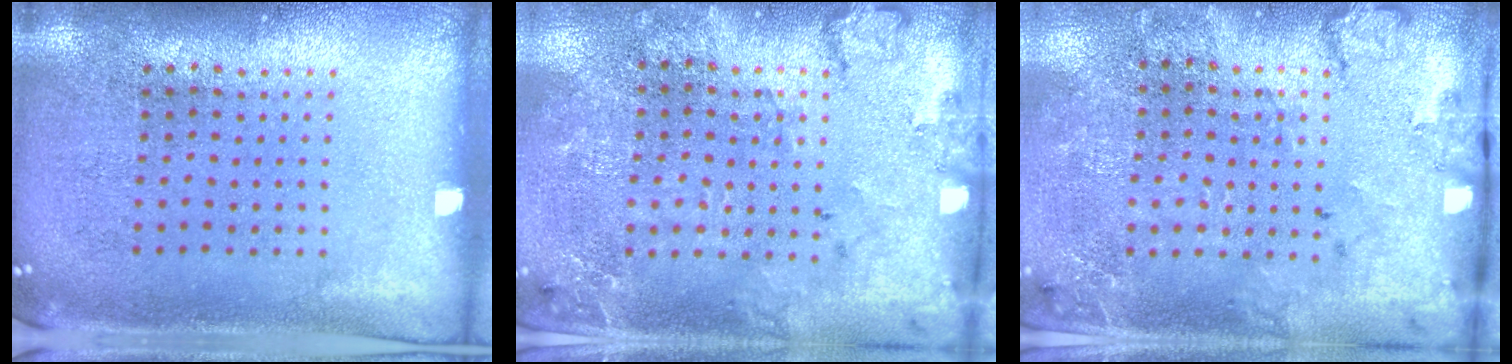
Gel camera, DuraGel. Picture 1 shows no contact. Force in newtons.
{"total": 1.8, "press": 1.7, "slide": 0.5}
{"total": 1.8, "press": 1.6, "slide": 0.8}